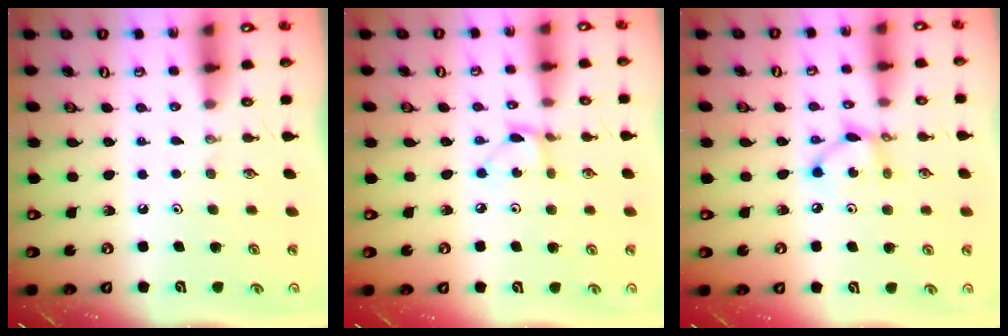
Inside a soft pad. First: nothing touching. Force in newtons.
{"total": 2.6, "press": 2.6, "slide": 0.3}
{"total": 7.0, "press": 7.0, "slide": 0.2}